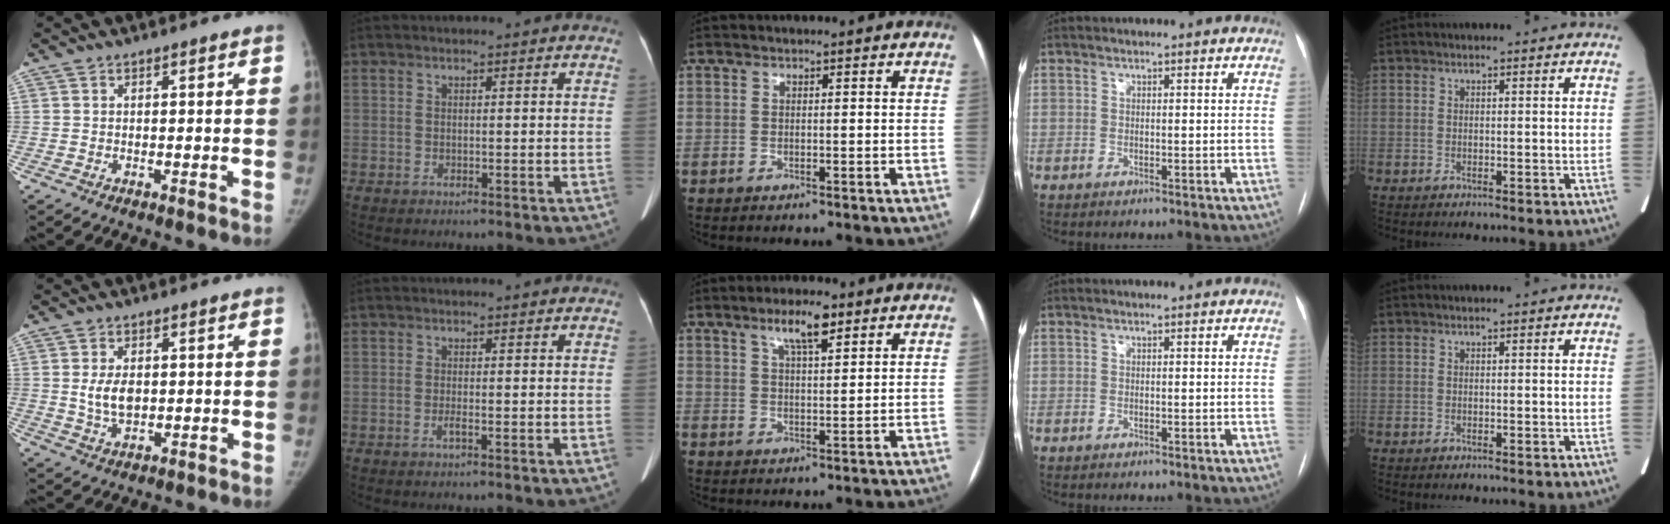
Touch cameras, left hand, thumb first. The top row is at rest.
{"thumb": {"total": 5.1, "force": [0.5, 3.1, 4.0], "torque": [-0.069, -0.009, 0.014]}, "index": {"total": 0.9, "force": [-0.6, 0.0, 0.6], "torque": [-0.018, -0.012, -0.014]}, "middle": {"total": 5.7, "force": [3.5, 1.2, 4.3], "torque": [-0.081, 0.007, 0.059]}}